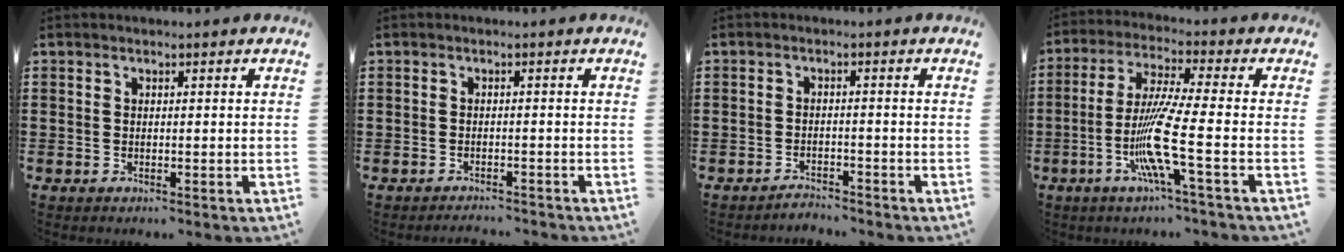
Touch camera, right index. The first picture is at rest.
{"total": 1.6, "force": [-1.6, 0.1, -0.2], "torque": [0.000, 0.003, -0.036]}
{"total": 2.1, "force": [-2.1, 0.1, -0.2], "torque": [-0.003, 0.004, -0.045]}
{"total": 10.7, "force": [-3.4, 0.0, 10.1], "torque": [-0.213, -0.019, -0.072]}